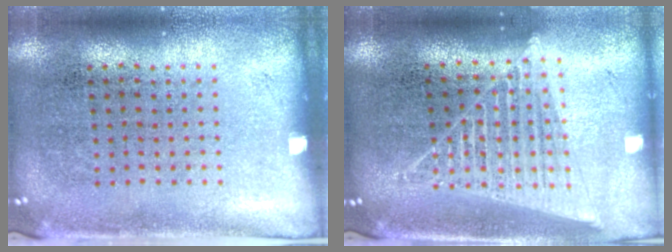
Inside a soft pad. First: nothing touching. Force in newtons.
{"total": 1.9, "press": 1.7, "slide": 0.8}